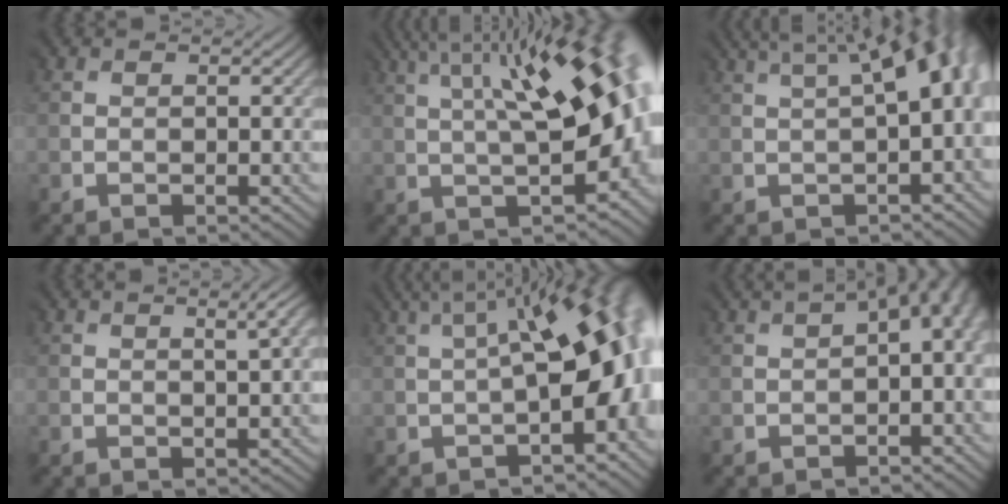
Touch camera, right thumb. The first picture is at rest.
{"total": 15.1, "force": [3.0, 5.0, 13.9], "torque": [-0.185, 0.035, 0.048]}
{"total": 8.4, "force": [1.2, 2.7, 7.8], "torque": [-0.070, 0.047, 0.005]}
{"total": 1.6, "force": [0.7, -0.3, 1.4], "torque": [-0.015, 0.009, 0.011]}
{"total": 13.2, "force": [0.0, 4.7, 12.4], "torque": [-0.144, 0.019, -0.004]}
{"total": 6.5, "force": [0.1, 3.4, 5.5], "torque": [-0.048, 0.021, 0.005]}